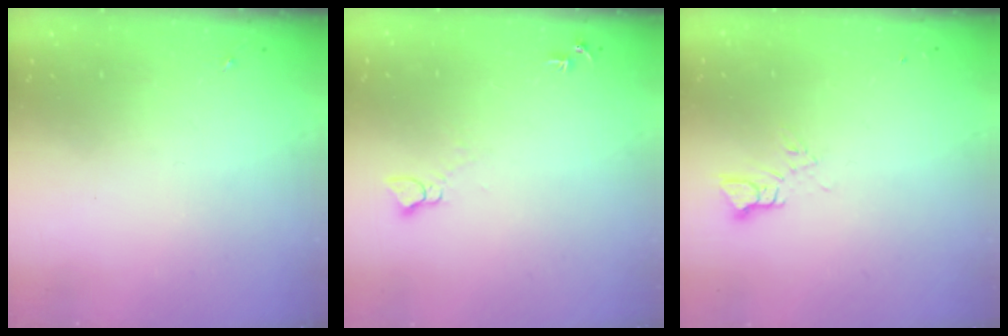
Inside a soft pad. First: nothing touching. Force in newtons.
{"total": 4.6, "press": 4.6, "slide": 0.5}
{"total": 3.8, "press": 3.8, "slide": 0.3}